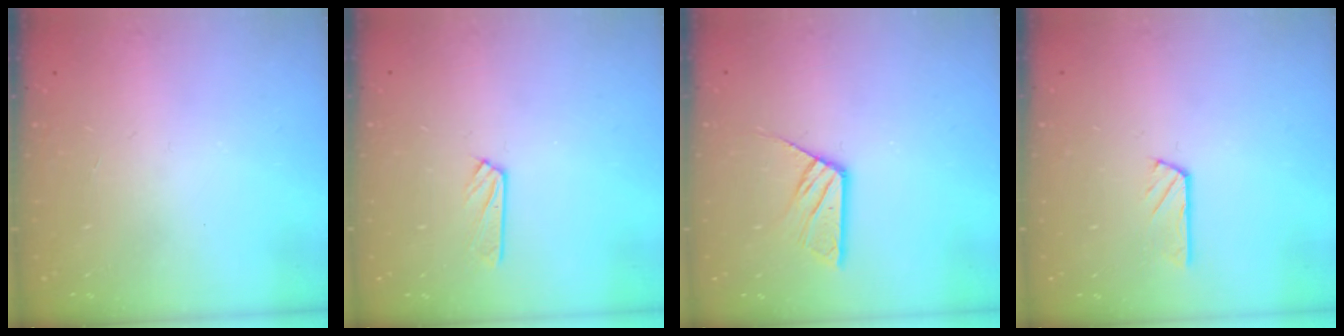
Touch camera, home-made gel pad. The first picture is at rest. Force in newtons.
{"total": 3.2, "press": 3.2, "slide": 0.3}
{"total": 8.4, "press": 8.3, "slide": 0.5}
{"total": 2.9, "press": 2.9, "slide": 0.1}